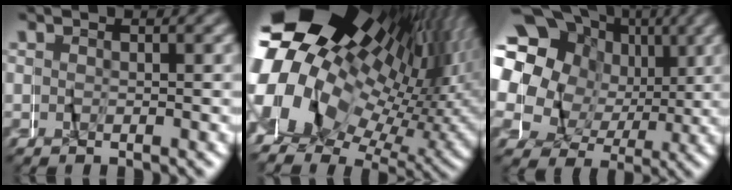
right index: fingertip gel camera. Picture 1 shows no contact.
{"total": 30.8, "force": [3.8, 21.8, 21.3], "torque": [-0.308, 0.003, 0.032]}
{"total": 14.4, "force": [2.2, 12.0, 7.6], "torque": [-0.164, -0.006, 0.024]}